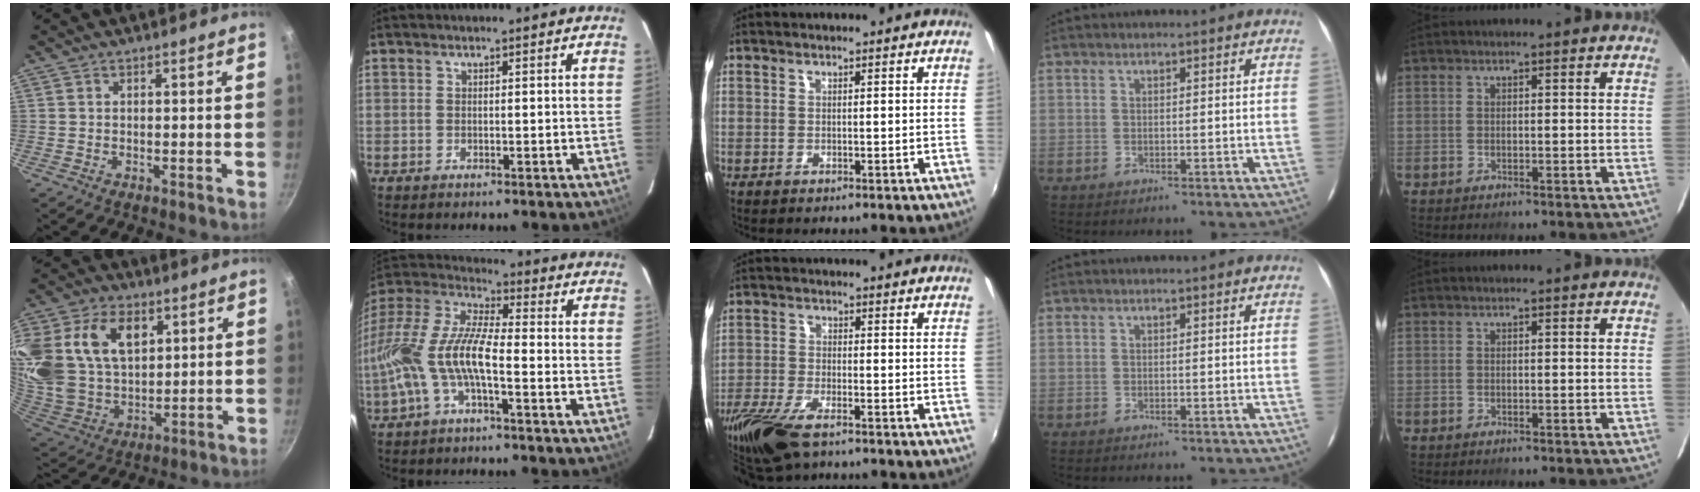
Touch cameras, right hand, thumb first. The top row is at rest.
{"thumb": {"total": 27.6, "force": [10.1, 18.8, 17.5], "torque": [-0.384, 0.019, 0.194]}, "index": {"total": 15.9, "force": [-4.9, 5.1, 14.3], "torque": [-0.297, -0.003, -0.105]}, "middle": {"total": 12.4, "force": [-8.6, 4.3, 7.8], "torque": [-0.188, -0.041, -0.166]}}